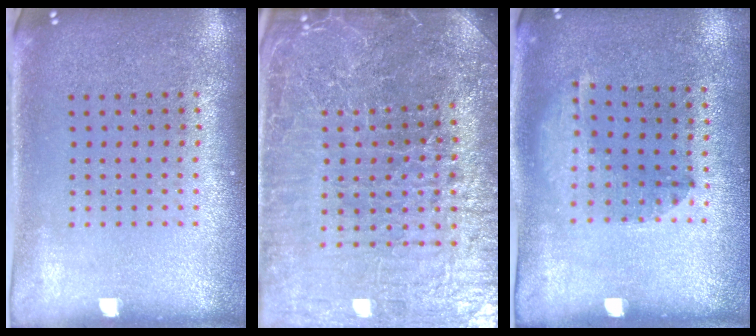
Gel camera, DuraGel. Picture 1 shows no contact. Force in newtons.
{"total": 5.5, "press": 5.1, "slide": 1.9}
{"total": 1.2, "press": 1.0, "slide": 0.7}